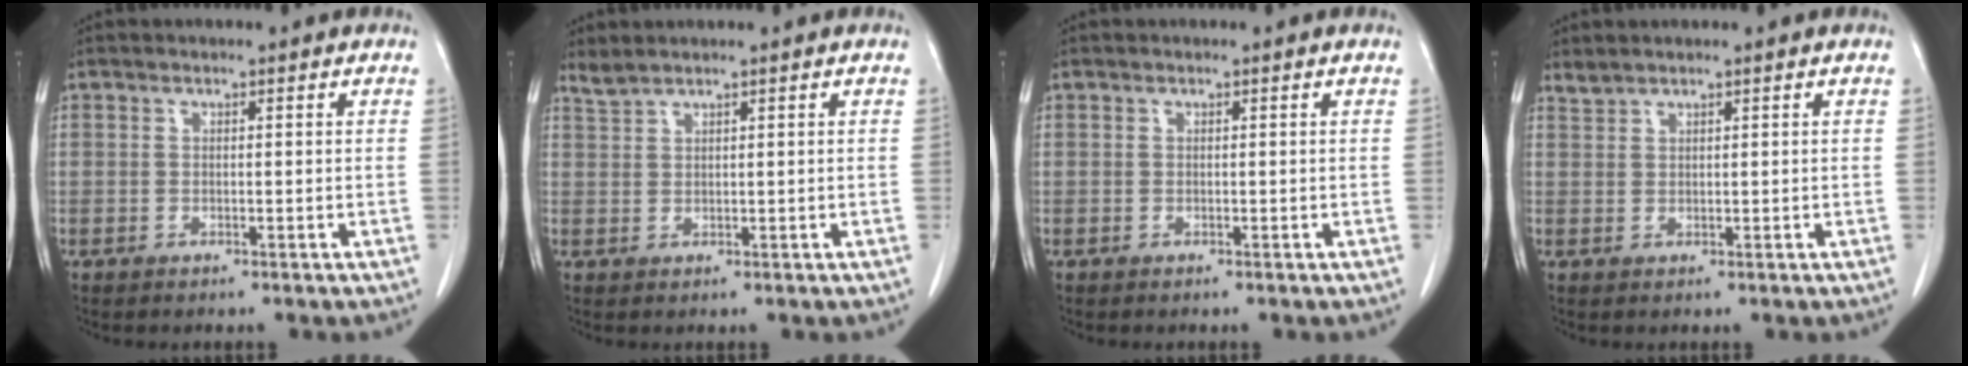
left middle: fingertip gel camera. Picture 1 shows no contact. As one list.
[{"total": 1.6, "force": [1.5, -0.2, 0.4], "torque": [-0.013, 0.011, 0.037]}, {"total": 0.0}, {"total": 1.1, "force": [1.1, -0.1, 0.1], "torque": [-0.006, 0.005, 0.028]}]